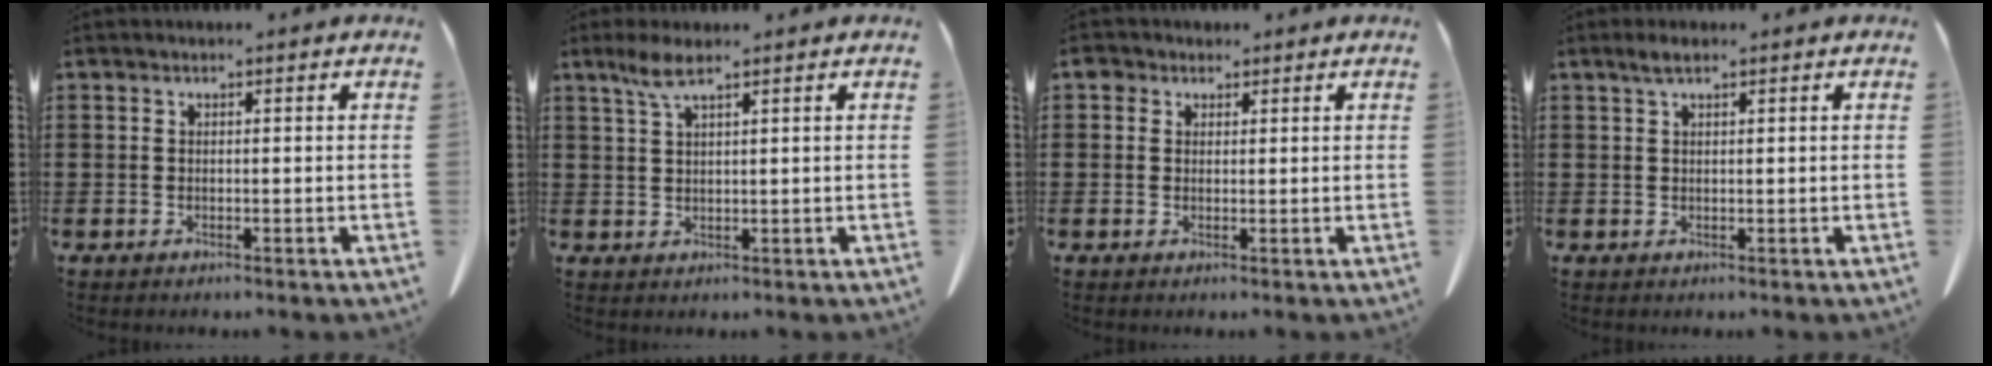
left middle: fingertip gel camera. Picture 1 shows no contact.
{"total": 3.8, "force": [2.3, 0.7, 2.9], "torque": [-0.063, 0.004, 0.040]}
{"total": 2.0, "force": [1.2, 1.5, 0.5], "torque": [-0.008, 0.005, 0.022]}
{"total": 1.9, "force": [1.0, 0.5, 1.5], "torque": [-0.030, 0.003, 0.018]}